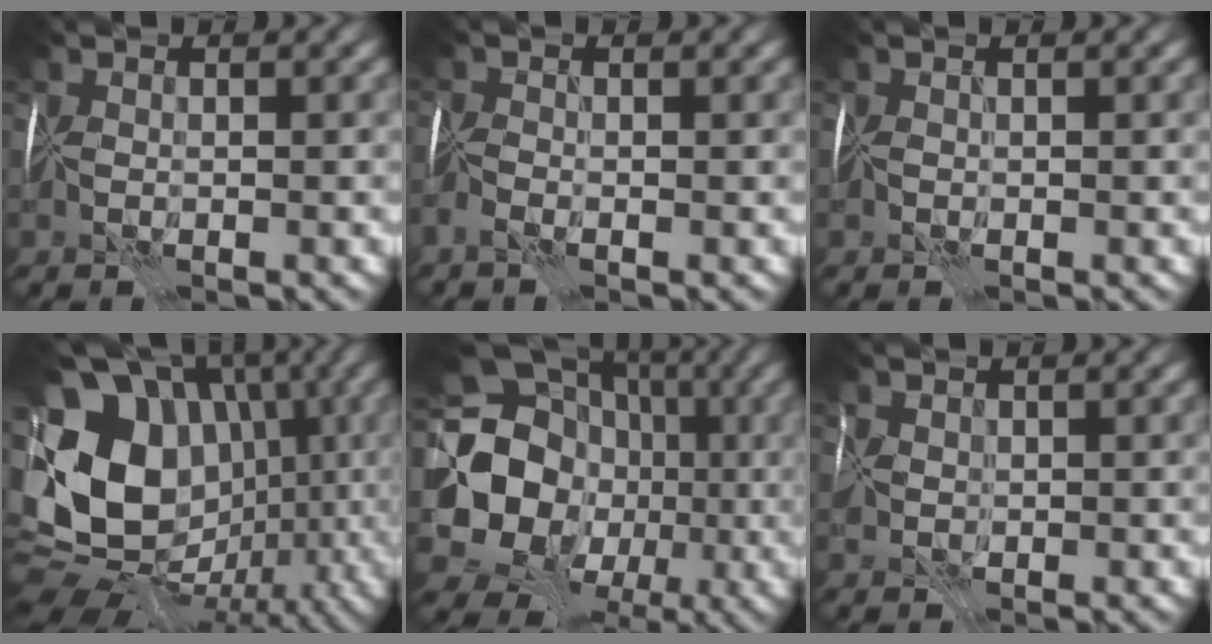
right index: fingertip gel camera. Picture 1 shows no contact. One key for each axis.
{"total": 1.6, "fx": -1.4, "fy": 0.2, "fz": 0.8, "tx": -0.017, "ty": -0.005, "tz": -0.033}
{"total": 0.0}
{"total": 14.5, "fx": 0.2, "fy": 11.1, "fz": 9.4, "tx": -0.139, "ty": 0.014, "tz": 0.017}
{"total": 17.9, "fx": -2.4, "fy": 15.4, "fz": 8.8, "tx": -0.136, "ty": -0.004, "tz": -0.057}
{"total": 1.9, "fx": 0.3, "fy": 1.3, "fz": 1.3, "tx": -0.024, "ty": -0.003, "tz": 0.005}